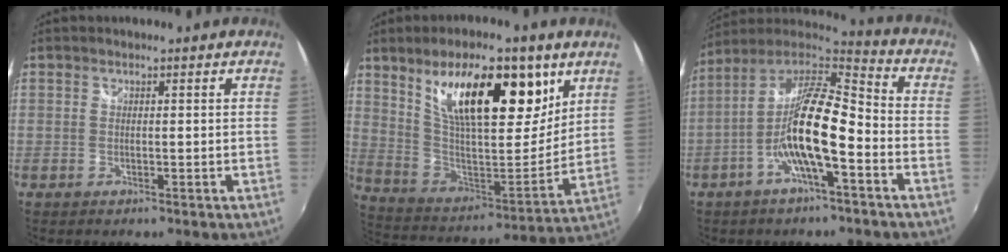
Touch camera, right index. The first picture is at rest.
{"total": 23.6, "force": [11.9, 9.5, 18.0], "torque": [-0.300, 0.008, 0.211]}
{"total": 14.9, "force": [-5.0, 3.5, 13.6], "torque": [-0.258, 0.004, -0.104]}